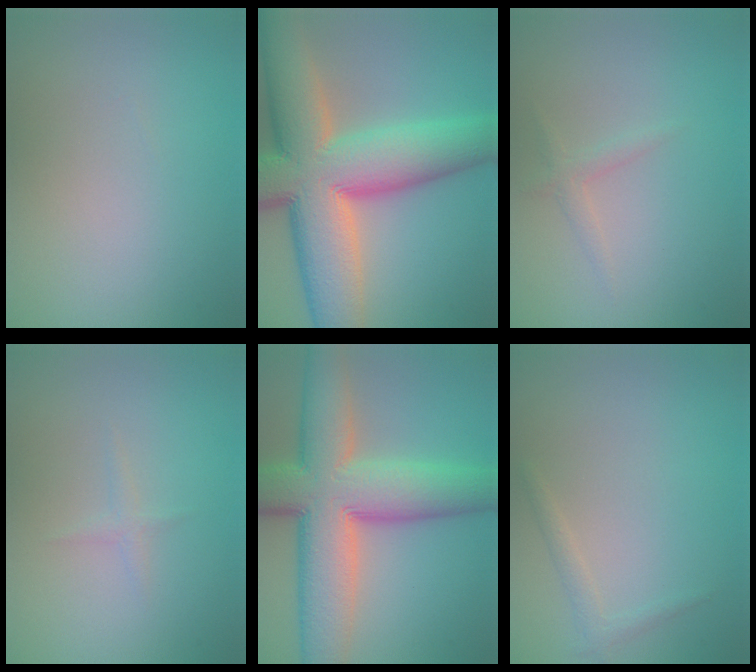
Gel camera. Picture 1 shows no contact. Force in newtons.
{"total": 14.5, "press": 14.5, "slide": 1.0}
{"total": 1.1, "press": 1.1, "slide": 0.0}
{"total": 0.8, "press": 0.8, "slide": 0.1}
{"total": 12.0, "press": 12.0, "slide": 0.6}
{"total": 1.0, "press": 1.0, "slide": 0.0}